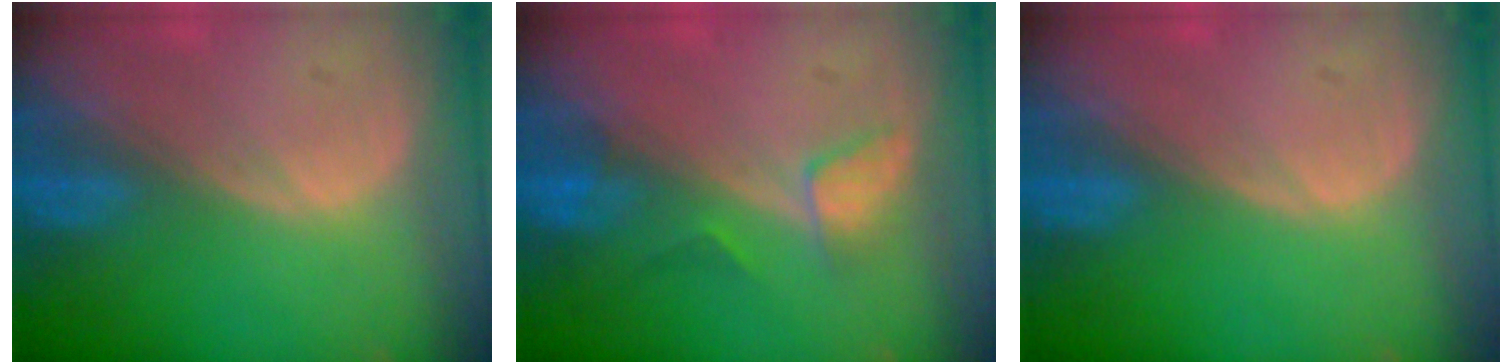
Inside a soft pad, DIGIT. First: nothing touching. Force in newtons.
{"total": 3.2, "press": 3.1, "slide": 0.3}
{"total": 0.0}